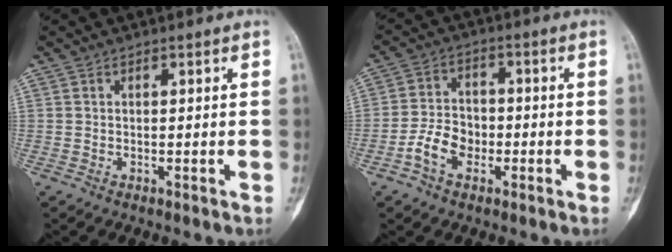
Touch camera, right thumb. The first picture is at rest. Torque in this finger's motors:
{"motor_torque": [0.51, 0.17, 0.81, -0.36, 0.02]}